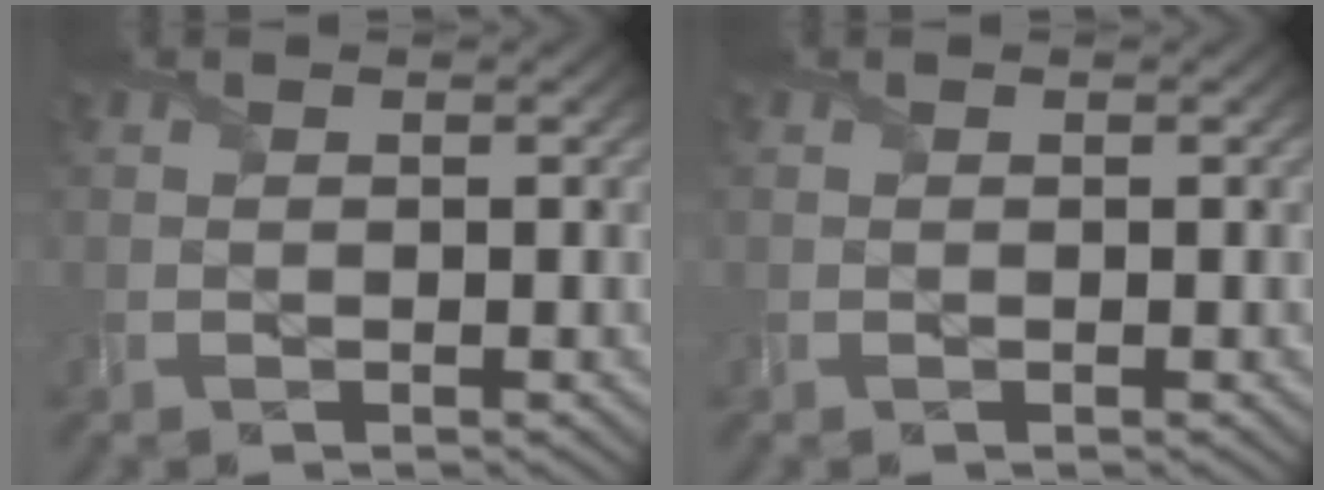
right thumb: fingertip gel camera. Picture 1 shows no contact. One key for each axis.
{"total": 0.0}